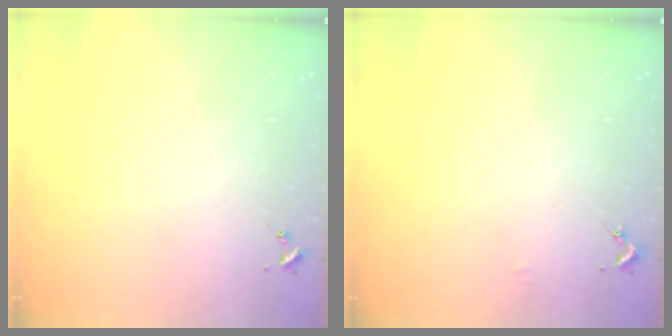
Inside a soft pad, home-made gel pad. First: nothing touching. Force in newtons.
{"total": 1.4, "press": 1.4, "slide": 0.1}